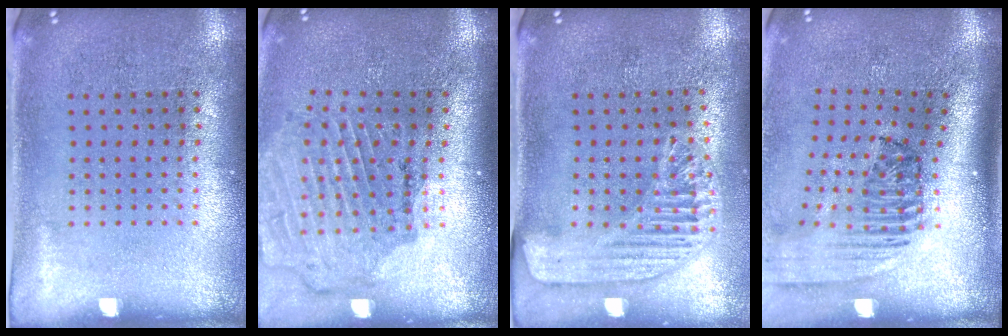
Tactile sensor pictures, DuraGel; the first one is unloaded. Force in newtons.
{"total": 1.7, "press": 1.7, "slide": 0.3}
{"total": 1.6, "press": 1.6, "slide": 0.4}
{"total": 2.3, "press": 1.6, "slide": 1.7}